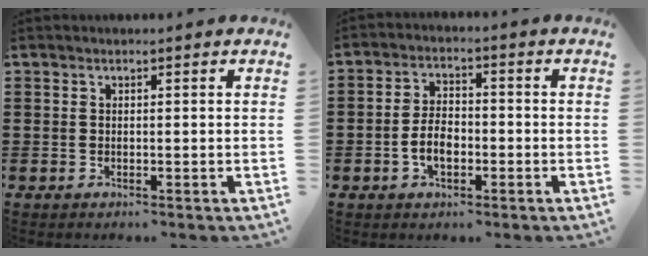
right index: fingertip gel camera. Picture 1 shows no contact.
{"total": 4.8, "force": [-1.6, 2.5, 3.8], "torque": [-0.091, -0.004, -0.034]}